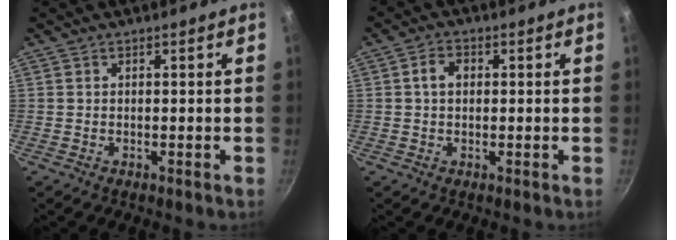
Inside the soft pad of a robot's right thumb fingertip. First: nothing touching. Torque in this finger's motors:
{"motor_torque": [-0.47, 0.58, 0.58, -0.34, 0.00]}